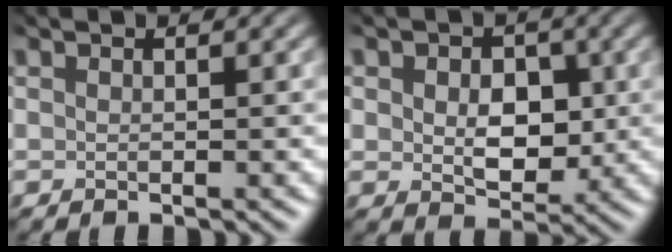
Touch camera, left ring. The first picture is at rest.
{"total": 3.1, "force": [-1.4, 2.2, 1.7], "torque": [-0.053, -0.028, 0.010]}